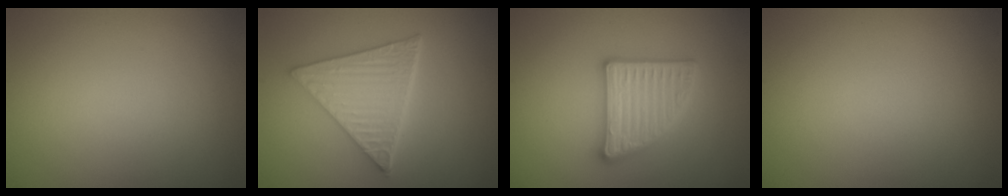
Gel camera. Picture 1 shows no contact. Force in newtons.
{"total": 5.9, "press": 4.4, "slide": 3.8}
{"total": 4.9, "press": 4.8, "slide": 0.8}
{"total": 0.0}